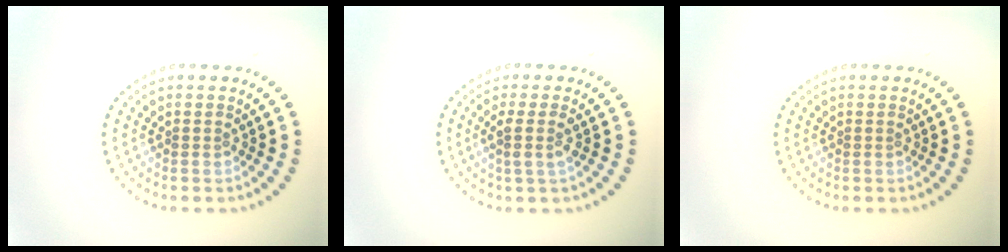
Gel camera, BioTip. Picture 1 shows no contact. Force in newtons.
{"total": 1.7, "press": 1.5, "slide": 1.0}
{"total": 0.0}